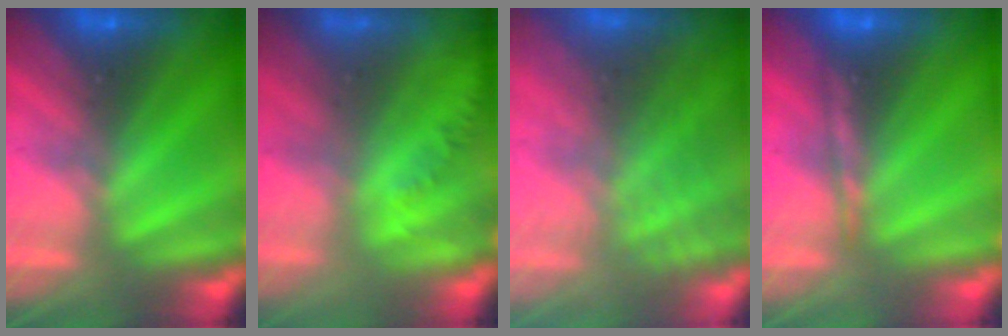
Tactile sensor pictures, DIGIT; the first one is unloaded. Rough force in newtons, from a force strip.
{"total": 1.3}
{"total": 8.9}
{"total": 1.5}